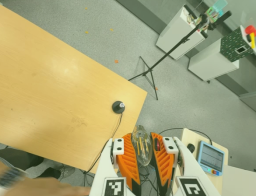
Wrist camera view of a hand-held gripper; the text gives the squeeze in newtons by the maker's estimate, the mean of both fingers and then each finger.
{"total": 21.4, "left": 25.9, "right": 16.9}